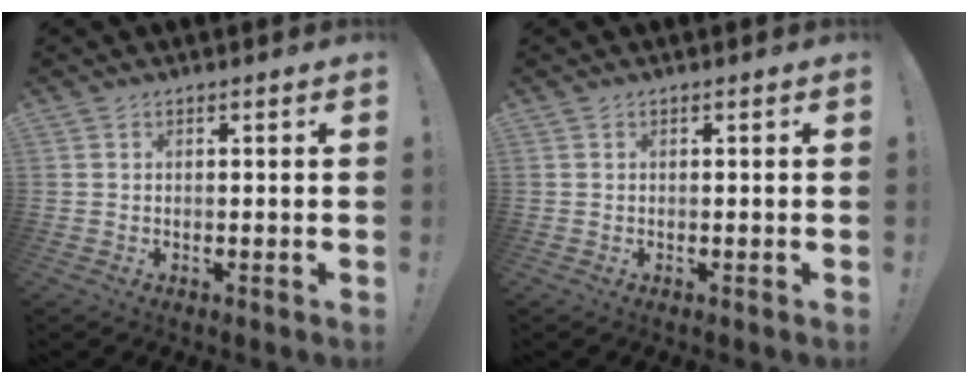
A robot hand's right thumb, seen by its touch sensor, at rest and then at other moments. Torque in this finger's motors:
{"motor_torque": [0.00, 0.00, 0.00, 0.00, 0.00]}